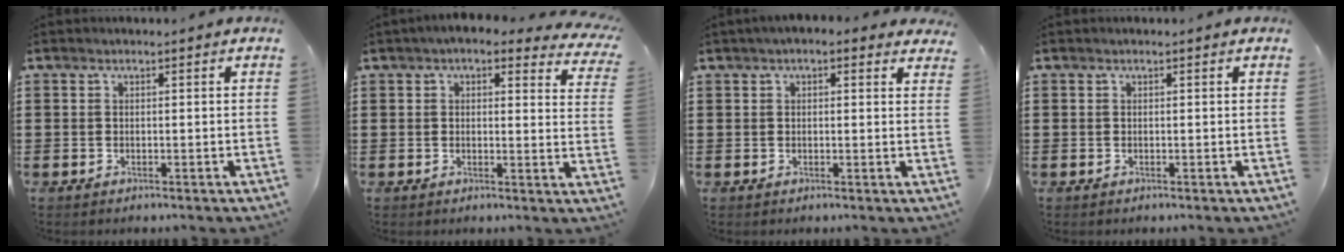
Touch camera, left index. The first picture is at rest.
{"total": 3.7, "force": [3.1, 0.7, 1.9], "torque": [-0.041, -0.011, 0.052]}
{"total": 2.0, "force": [1.3, 0.9, 1.2], "torque": [-0.027, 0.009, 0.024]}
{"total": 0.0}